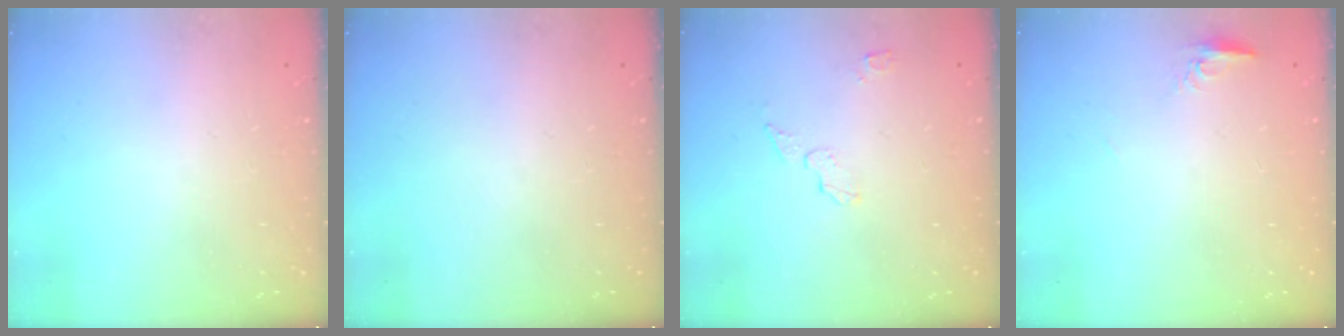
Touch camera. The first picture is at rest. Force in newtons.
{"total": 0.0}
{"total": 4.1, "press": 4.0, "slide": 0.5}
{"total": 5.5, "press": 5.3, "slide": 1.6}